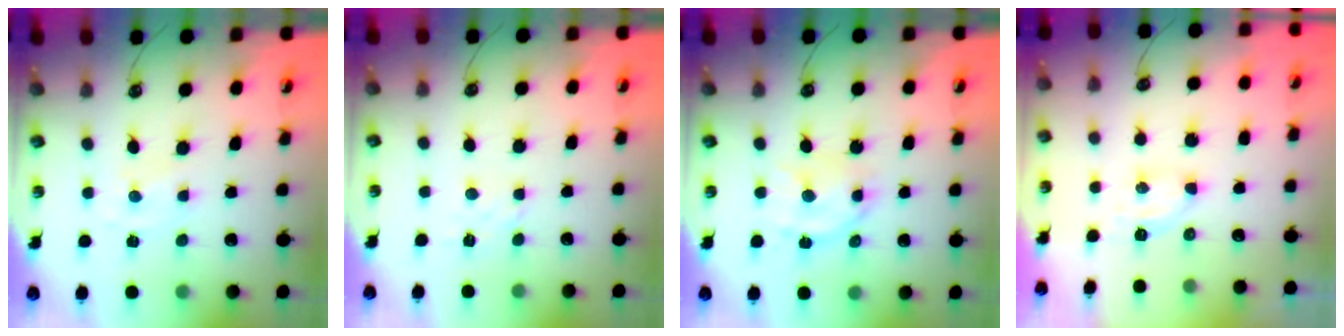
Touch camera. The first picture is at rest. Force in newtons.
{"total": 2.5, "press": 2.4, "slide": 0.4}
{"total": 10.3, "press": 10.3, "slide": 0.7}
{"total": 4.3, "press": 4.3, "slide": 0.4}